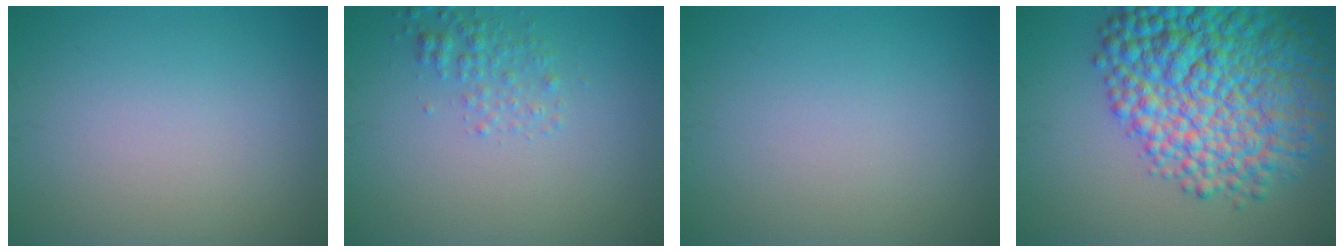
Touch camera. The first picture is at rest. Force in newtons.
{"total": 1.8, "press": 1.8, "slide": 0.1}
{"total": 0.0}
{"total": 13.2, "press": 13.2, "slide": 0.3}